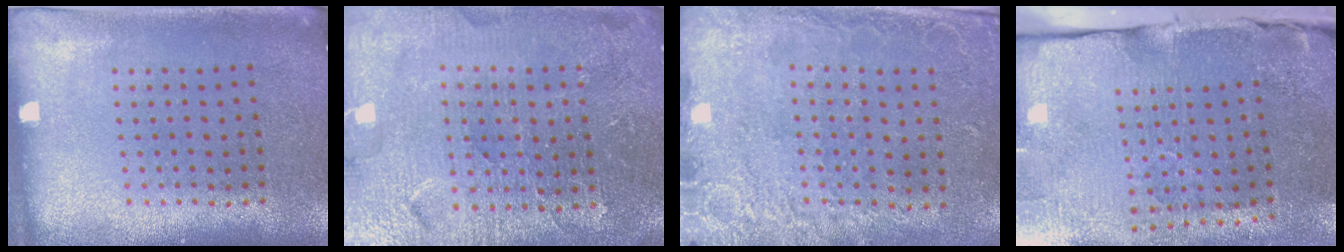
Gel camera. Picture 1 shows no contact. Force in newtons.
{"total": 4.6, "press": 4.3, "slide": 1.5}
{"total": 2.6, "press": 2.0, "slide": 1.7}
{"total": 4.8, "press": 3.9, "slide": 2.7}